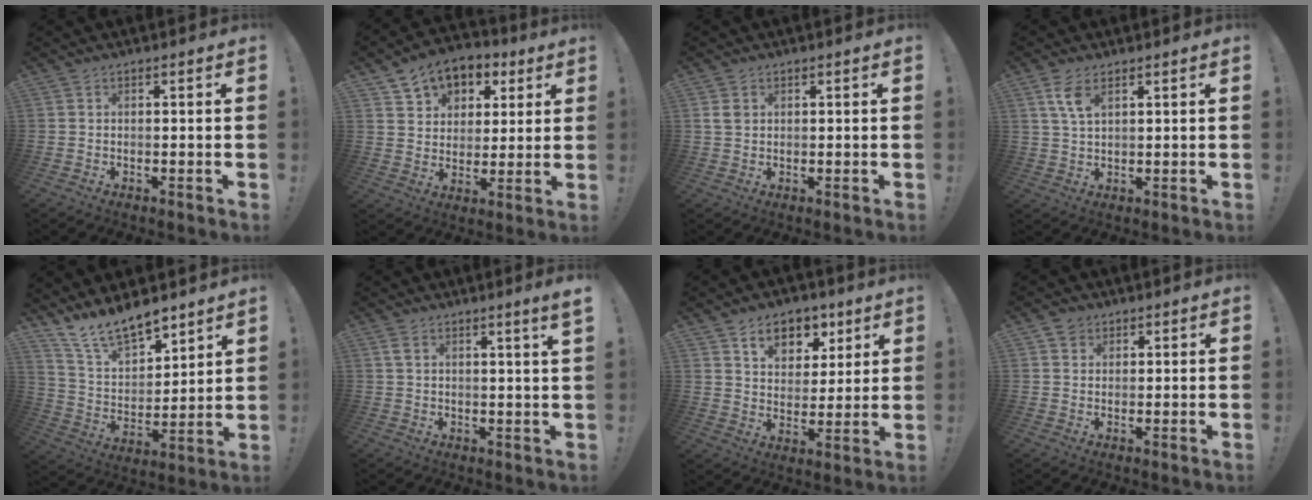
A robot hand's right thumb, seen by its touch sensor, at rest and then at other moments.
{"total": 9.4, "force": [5.3, 7.1, 3.0], "torque": [-0.047, -0.033, 0.104]}
{"total": 2.5, "force": [0.9, 1.9, 1.3], "torque": [-0.014, 0.000, 0.015]}
{"total": 5.8, "force": [3.1, 2.5, 4.3], "torque": [-0.076, -0.009, 0.055]}
{"total": 13.6, "force": [11.8, 4.9, 4.8], "torque": [-0.097, -0.088, 0.221]}
{"total": 3.7, "force": [2.5, -0.5, 2.8], "torque": [-0.040, -0.013, 0.038]}
{"total": 10.2, "force": [6.2, 7.0, 4.1], "torque": [-0.061, -0.030, 0.117]}
{"total": 2.7, "force": [1.6, 2.1, 0.2], "torque": [-0.003, -0.002, 0.028]}